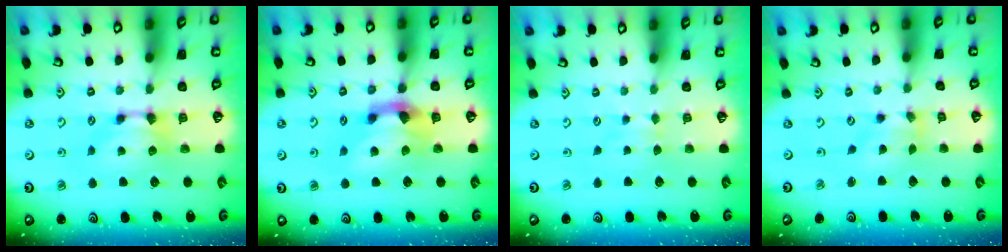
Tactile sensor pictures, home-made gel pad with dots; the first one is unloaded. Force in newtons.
{"total": 4.2, "press": 3.8, "slide": 1.8}
{"total": 2.8, "press": 2.8, "slide": 0.3}
{"total": 1.3, "press": 0.3, "slide": 1.3}